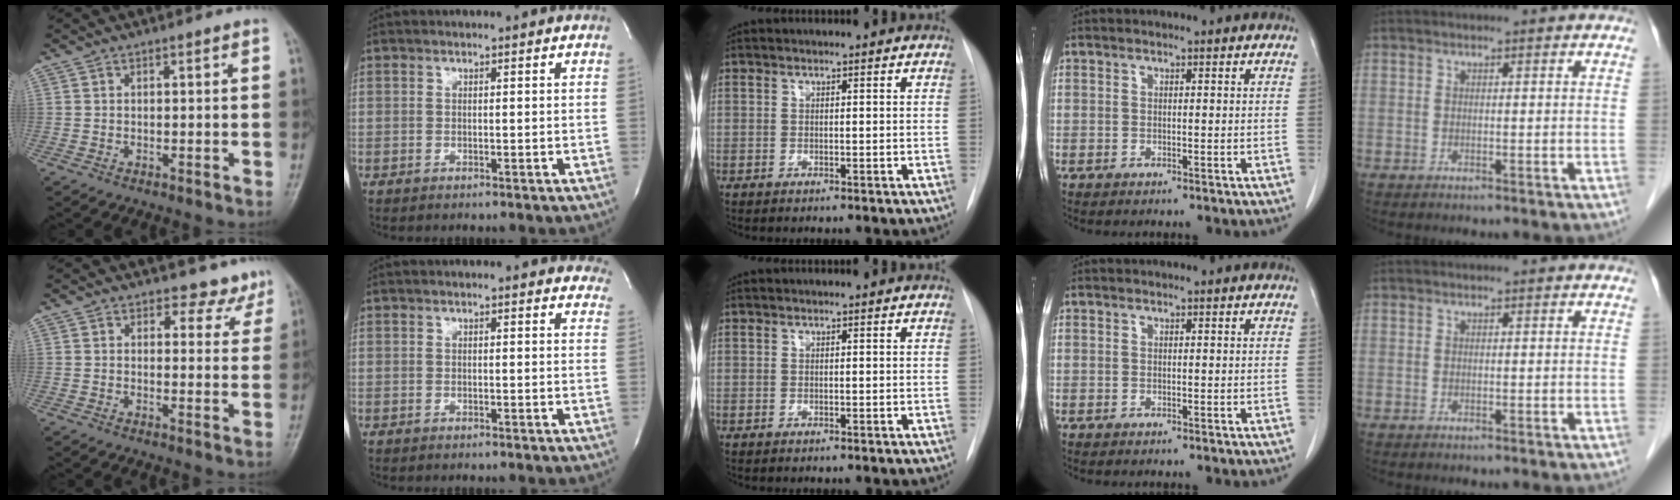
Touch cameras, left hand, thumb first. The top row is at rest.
{"thumb": {"total": 5.5, "force": [4.7, 2.8, 0.1], "torque": [0.033, -0.030, 0.039]}, "index": {"total": 6.2, "force": [5.4, 2.2, 2.2], "torque": [-0.005, 0.004, 0.041]}}